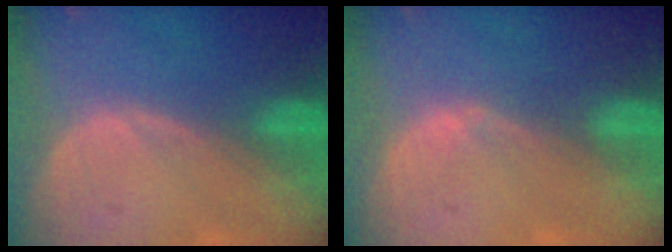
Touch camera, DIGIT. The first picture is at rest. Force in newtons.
{"total": 0.7, "press": 0.7, "slide": 0.3}